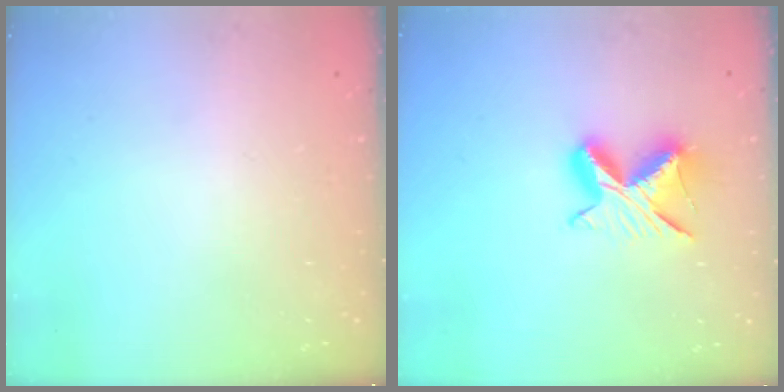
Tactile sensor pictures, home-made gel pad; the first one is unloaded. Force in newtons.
{"total": 9.1, "press": 9.1, "slide": 0.3}